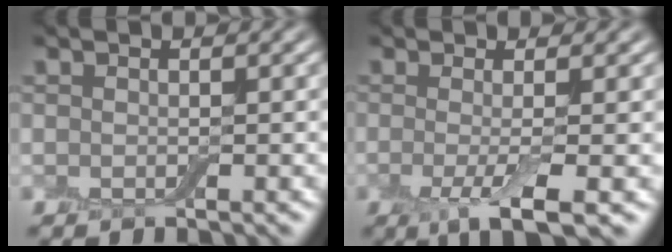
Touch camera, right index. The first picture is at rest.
{"total": 4.6, "force": [-1.0, 1.1, 4.3], "torque": [-0.078, -0.012, -0.019]}